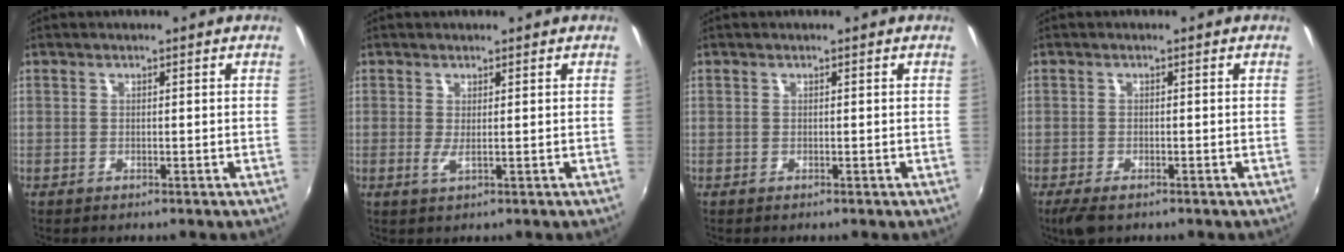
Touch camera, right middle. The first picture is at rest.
{"total": 1.5, "force": [0.2, 0.0, 1.5], "torque": [-0.028, -0.005, 0.002]}
{"total": 0.0}
{"total": 3.9, "force": [-2.6, 1.4, 2.4], "torque": [-0.056, -0.017, -0.046]}